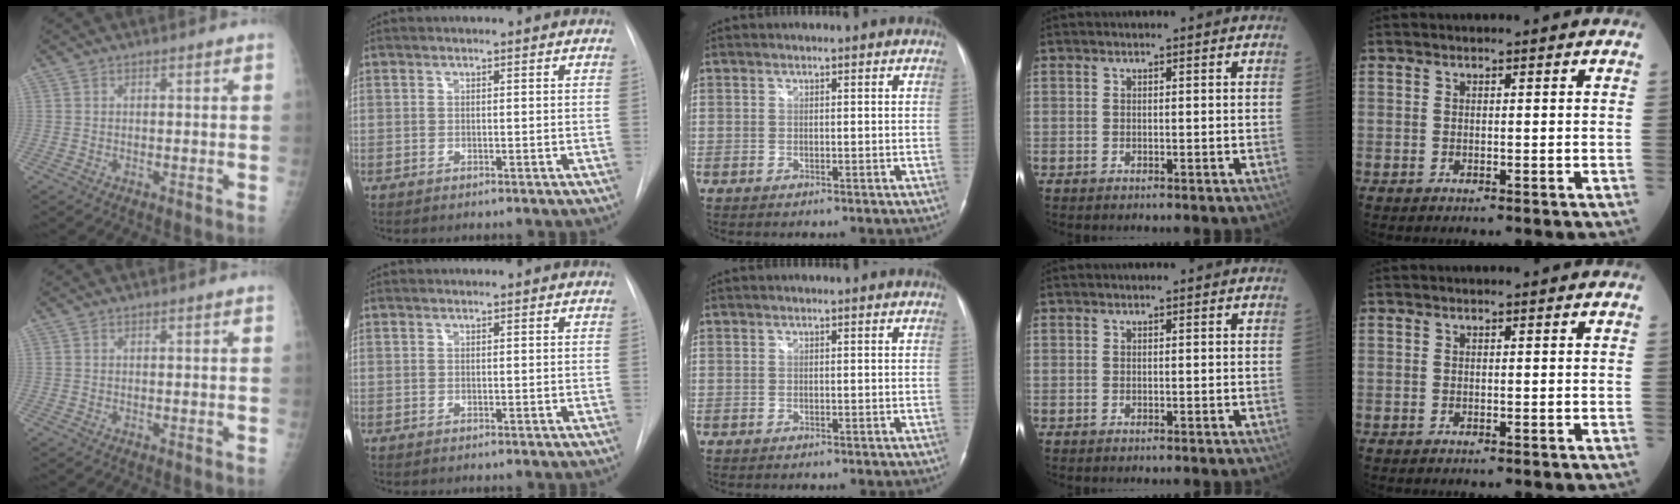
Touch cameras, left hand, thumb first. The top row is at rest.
{}